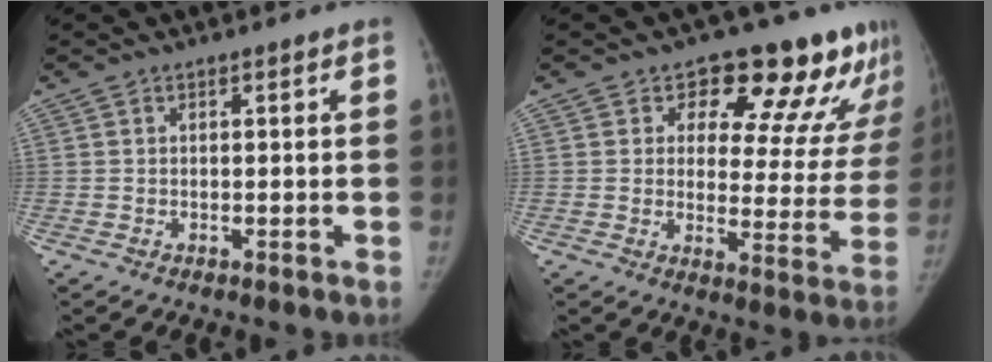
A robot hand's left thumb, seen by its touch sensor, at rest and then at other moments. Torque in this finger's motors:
{"motor_torque": [0.01, 0.14, 0.58, -0.26, 0.02]}